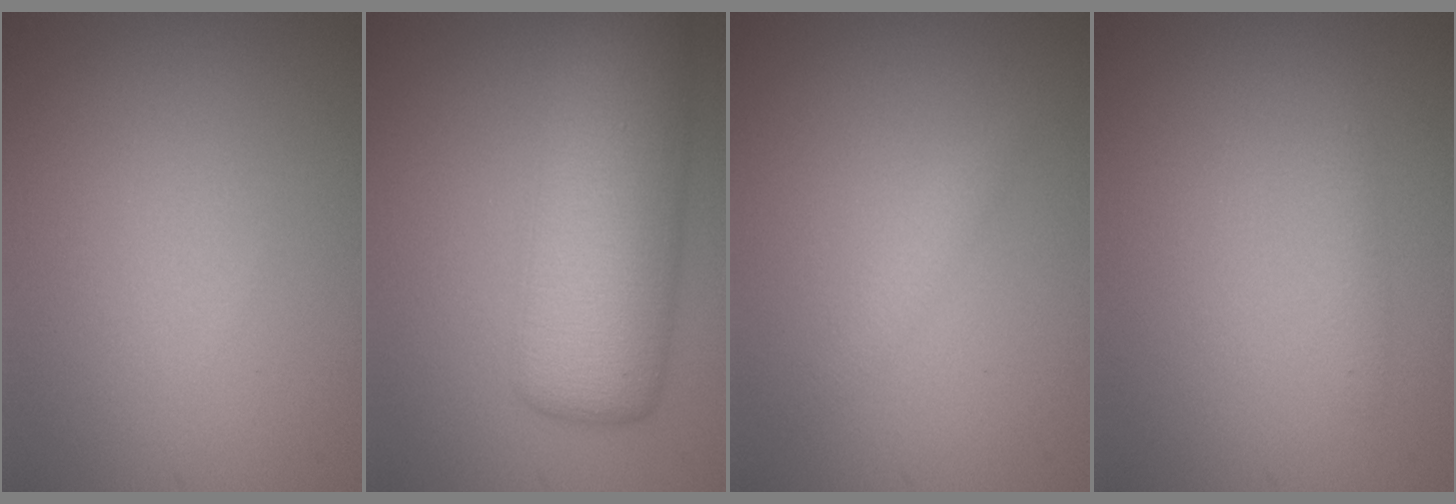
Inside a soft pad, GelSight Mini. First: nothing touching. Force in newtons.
{"total": 9.2, "press": 9.2, "slide": 0.4}
{"total": 1.2, "press": 1.2, "slide": 0.1}
{"total": 0.8, "press": 0.8, "slide": 0.1}